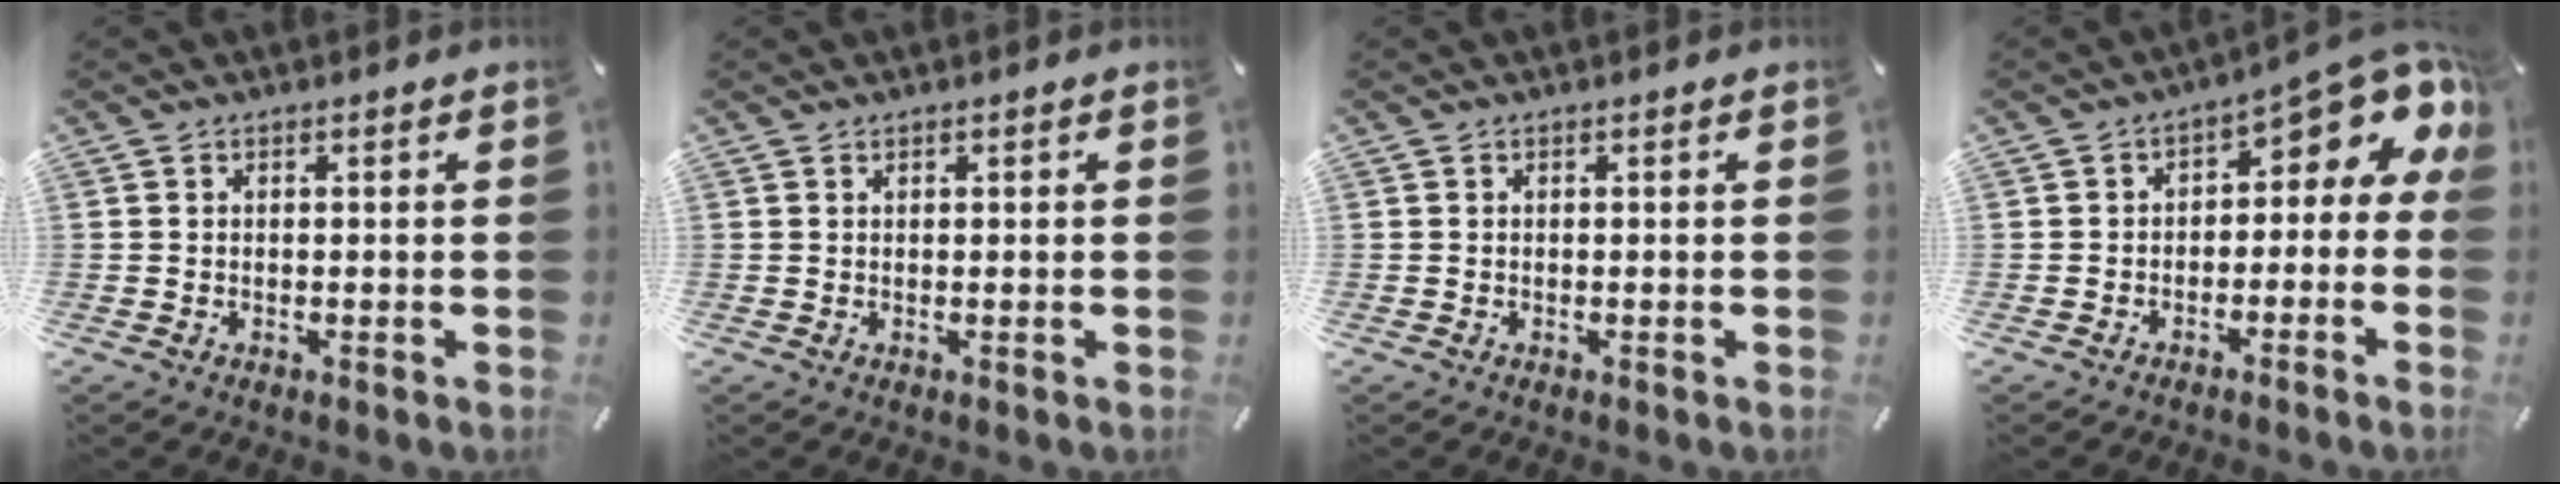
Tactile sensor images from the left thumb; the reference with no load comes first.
{"total": 0.0}
{"total": 0.0}
{"total": 7.7, "force": [3.2, 3.9, 5.8], "torque": [-0.077, -0.033, 0.054]}